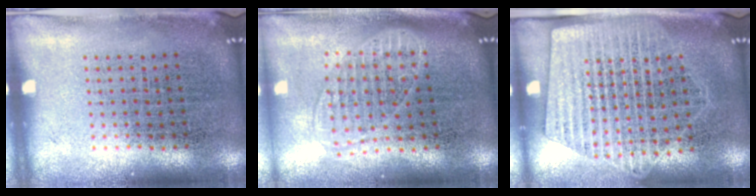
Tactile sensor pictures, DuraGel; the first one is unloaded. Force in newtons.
{"total": 1.8, "press": 1.4, "slide": 1.0}
{"total": 1.7, "press": 1.5, "slide": 0.8}